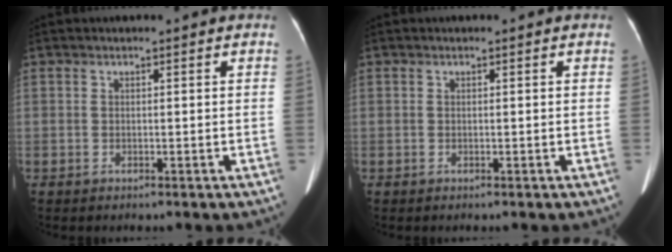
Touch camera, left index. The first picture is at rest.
{"total": 0.0}